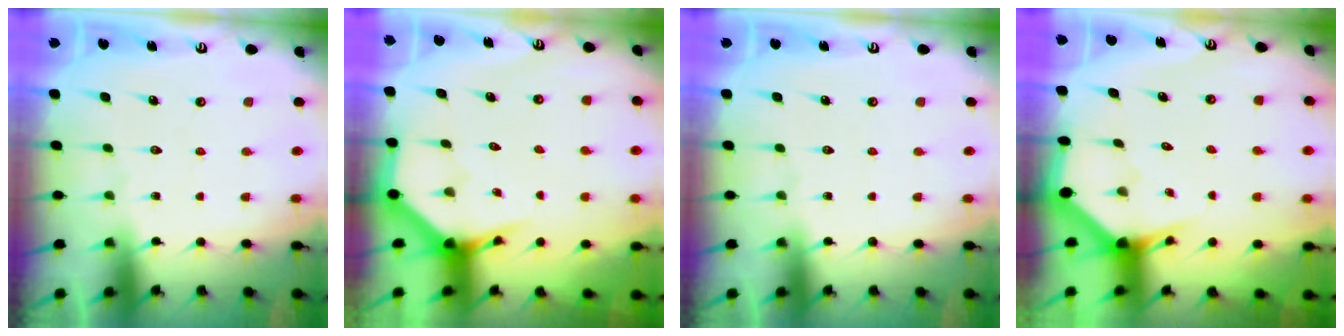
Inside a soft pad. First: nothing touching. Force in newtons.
{"total": 3.9, "press": 3.9, "slide": 0.2}
{"total": 0.0}
{"total": 2.7, "press": 2.7, "slide": 0.1}